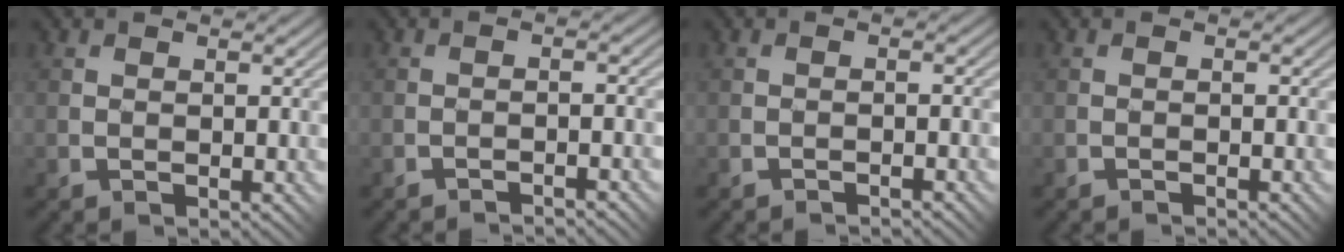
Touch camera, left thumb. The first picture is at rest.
{"total": 1.7, "force": [-1.5, -0.5, 0.7], "torque": [-0.012, 0.013, -0.030]}
{"total": 1.2, "force": [-1.0, -0.1, 0.6], "torque": [-0.008, 0.009, -0.019]}
{"total": 0.7, "force": [-0.6, 0.0, 0.3], "torque": [-0.002, 0.007, -0.010]}